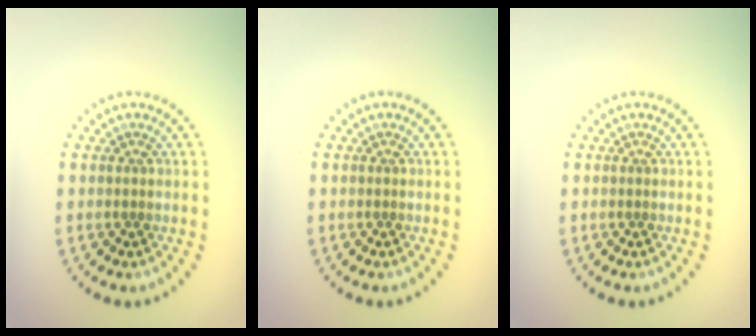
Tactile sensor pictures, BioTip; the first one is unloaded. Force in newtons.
{"total": 0.0}
{"total": 0.0}